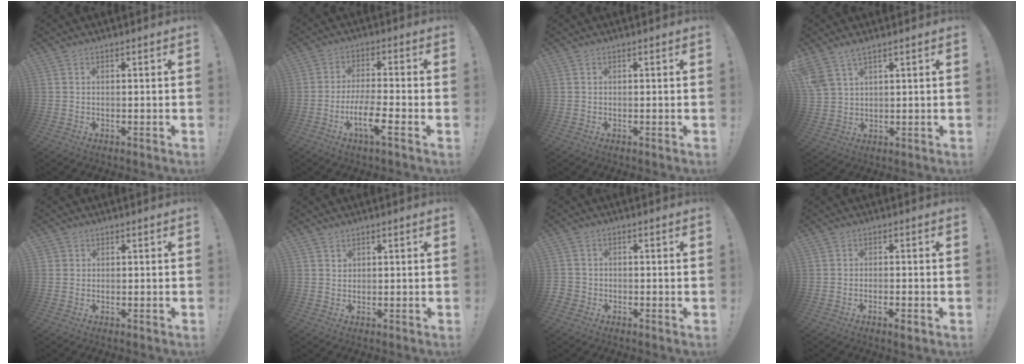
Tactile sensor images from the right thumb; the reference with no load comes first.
{"total": 10.0, "force": [-3.9, 2.3, 8.9], "torque": [-0.167, 0.003, -0.072]}
{"total": 0.0}
{"total": 5.4, "force": [4.2, 1.9, 2.9], "torque": [-0.061, -0.017, 0.084]}
{"total": 1.1, "force": [0.6, 0.9, 0.2], "torque": [-0.002, -0.002, 0.010]}
{"total": 1.2, "force": [0.9, 0.8, 0.0], "torque": [0.017, -0.007, 0.014]}
{"total": 2.2, "force": [-1.3, 1.6, 0.8], "torque": [-0.011, 0.006, -0.023]}
{"total": 2.4, "force": [-1.3, 0.2, 2.1], "torque": [-0.030, -0.001, -0.020]}